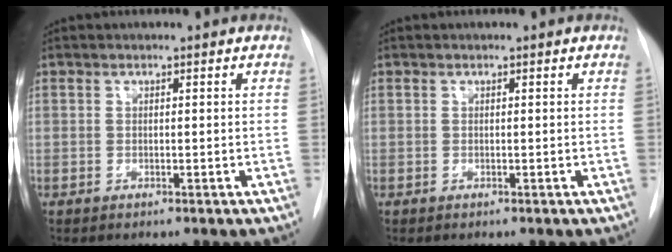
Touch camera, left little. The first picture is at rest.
{"total": 0.0}